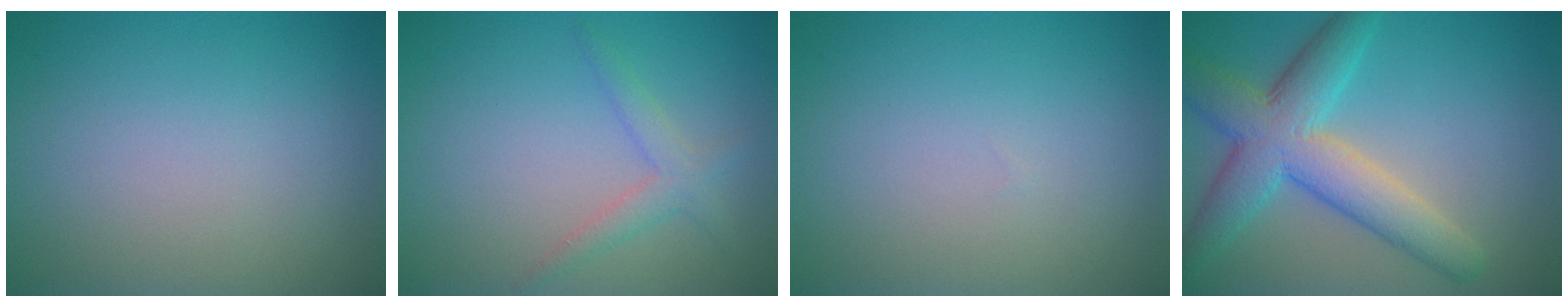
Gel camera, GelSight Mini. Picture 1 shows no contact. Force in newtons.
{"total": 2.0, "press": 2.0, "slide": 0.2}
{"total": 0.0}
{"total": 7.3, "press": 7.3, "slide": 0.4}